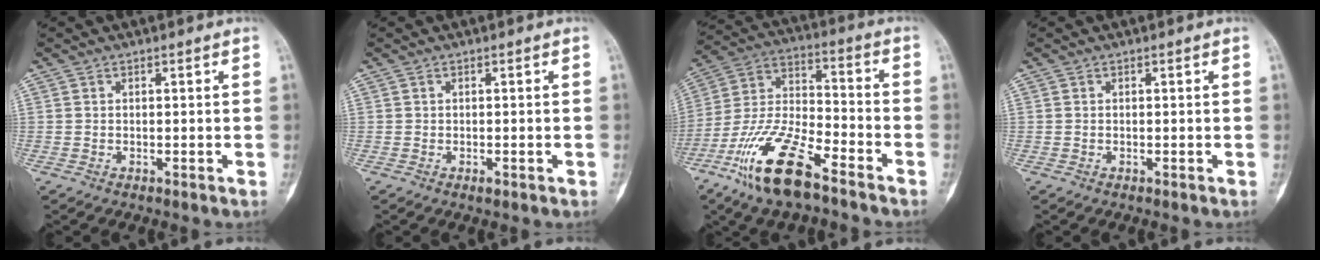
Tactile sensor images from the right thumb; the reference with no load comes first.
{"total": 1.1, "force": [-0.5, 0.4, 0.9], "torque": [-0.010, 0.003, -0.004]}
{"total": 17.3, "force": [-10.8, 5.7, 12.2], "torque": [-0.245, 0.058, -0.206]}
{"total": 0.0}